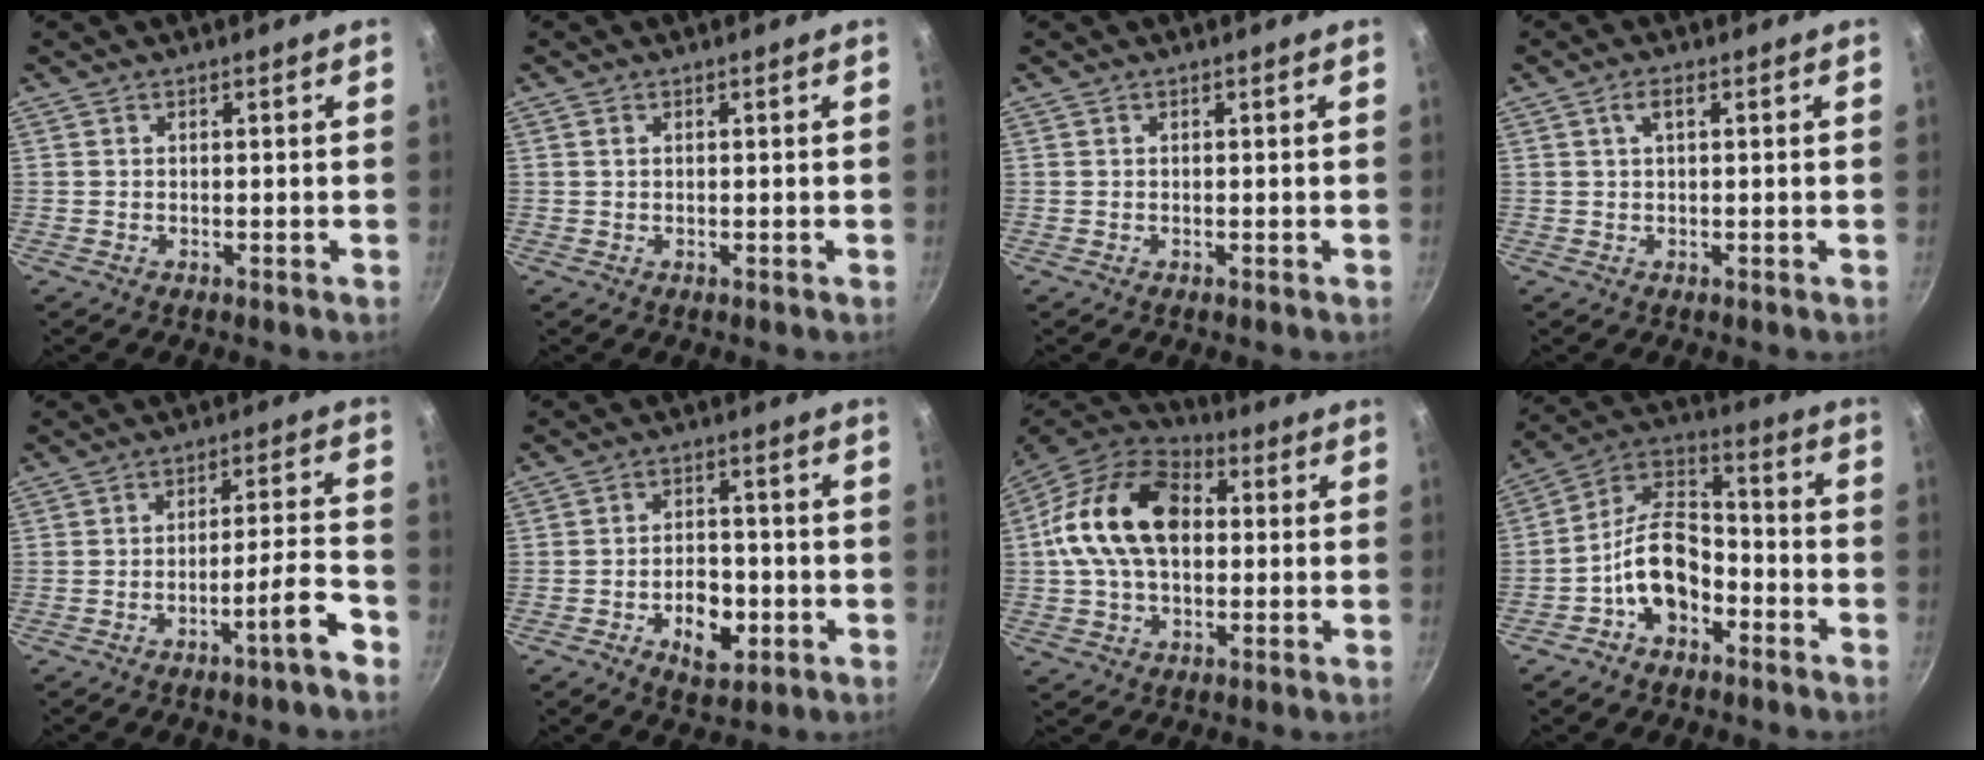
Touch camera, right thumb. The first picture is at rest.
{"total": 0.6, "force": [0.3, 0.3, 0.4], "torque": [-0.009, 0.000, 0.005]}
{"total": 0.0}
{"total": 2.3, "force": [0.8, 0.8, 1.9], "torque": [-0.038, 0.004, 0.017]}
{"total": 7.4, "force": [-4.7, 0.4, 5.8], "torque": [-0.084, 0.046, -0.062]}
{"total": 8.5, "force": [-2.9, 5.2, 6.1], "torque": [-0.073, 0.017, -0.042]}
{"total": 19.1, "force": [2.0, 12.7, 14.0], "torque": [-0.231, 0.029, 0.019]}
{"total": 12.9, "force": [-5.1, 8.2, 8.4], "torque": [-0.124, 0.065, -0.107]}